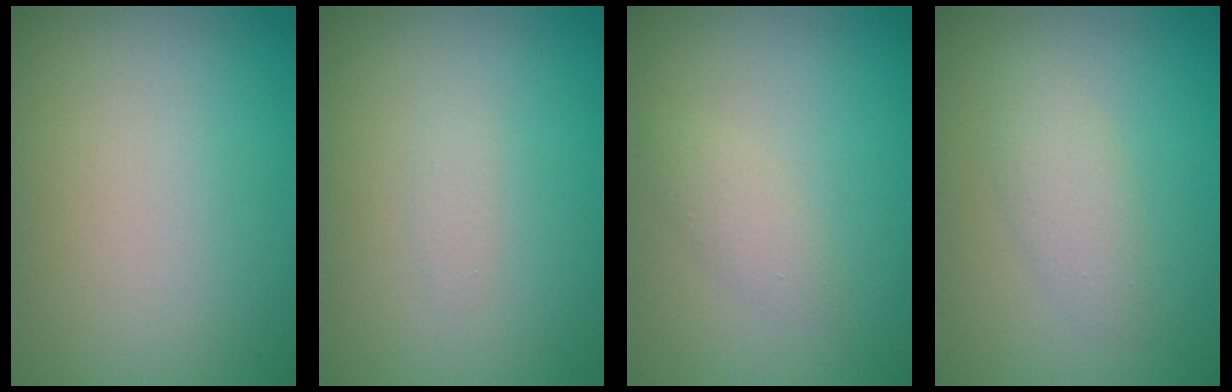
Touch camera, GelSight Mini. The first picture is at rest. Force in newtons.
{"total": 0.7, "press": 0.7, "slide": 0.1}
{"total": 1.4, "press": 1.4, "slide": 0.1}
{"total": 2.0, "press": 2.0, "slide": 0.1}